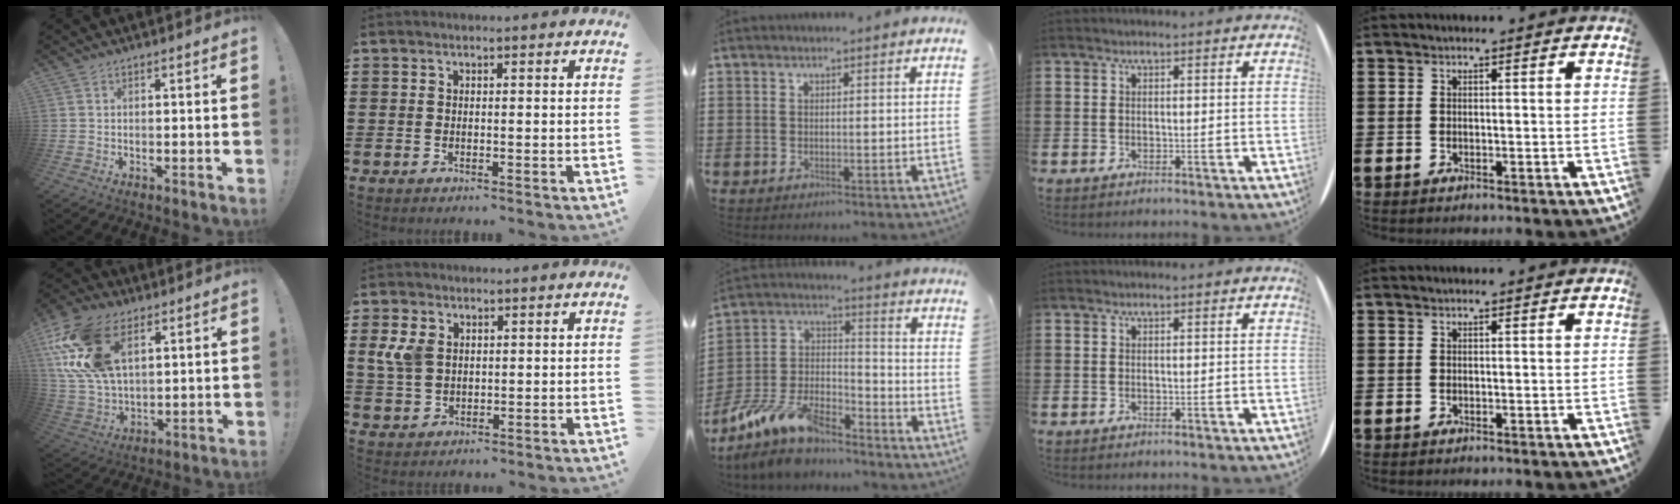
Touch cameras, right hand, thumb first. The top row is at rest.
{"thumb": {"total": 21.5, "force": [8.7, 13.5, 14.3], "torque": [-0.287, -0.025, 0.164]}, "index": {"total": 4.8, "force": [1.4, 3.4, 3.1], "torque": [-0.088, 0.006, 0.022]}, "middle": {"total": 12.0, "force": [-10.0, 3.5, 5.6], "torque": [-0.126, 0.019, -0.201]}}